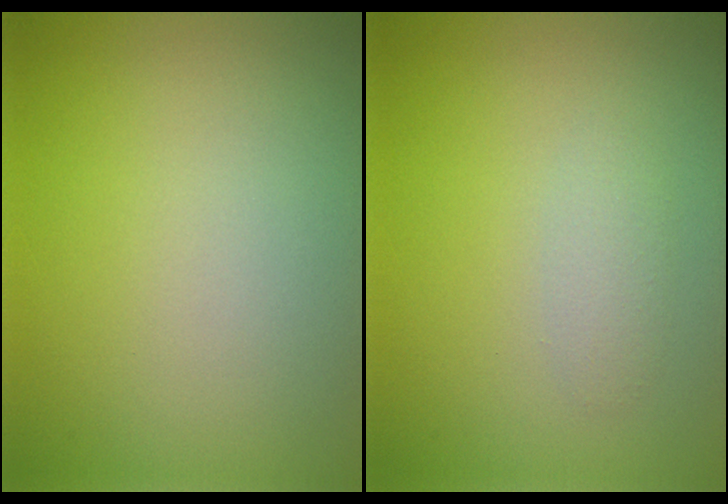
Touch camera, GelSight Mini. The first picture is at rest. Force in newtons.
{"total": 1.3, "press": 1.3, "slide": 0.0}